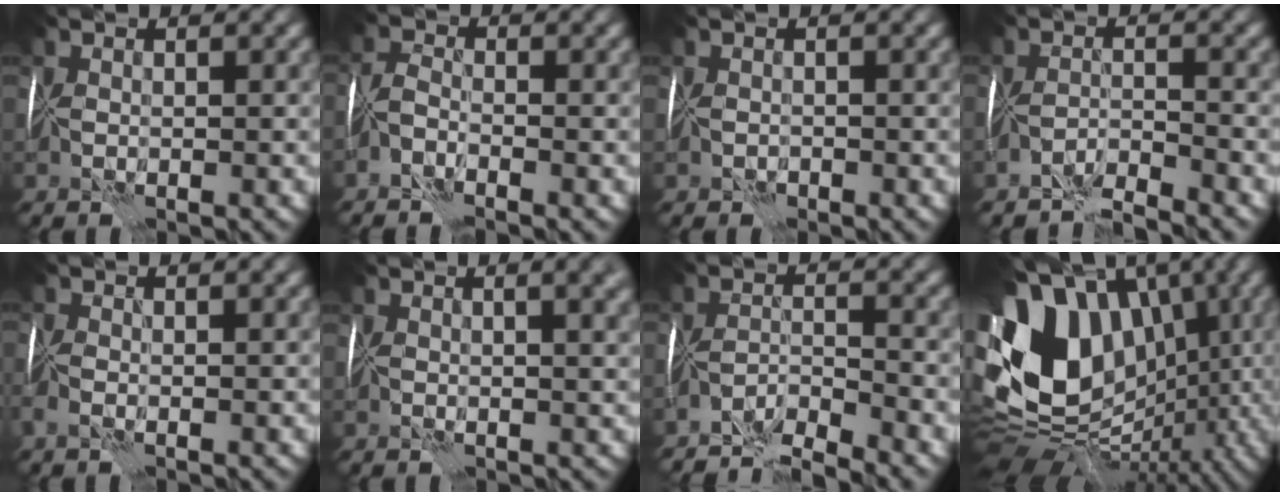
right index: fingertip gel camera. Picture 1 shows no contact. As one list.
[{"total": 2.1, "force": [-1.9, -0.9, -0.2], "torque": [0.010, 0.003, -0.045]}, {"total": 1.2, "force": [-1.0, 0.7, 0.1], "torque": [-0.003, -0.006, -0.018]}, {"total": 3.8, "force": [-3.5, -1.5, -0.4], "torque": [0.018, -0.005, -0.067]}, {"total": 1.7, "force": [-0.9, 0.7, 1.2], "torque": [-0.032, -0.004, -0.022]}, {"total": 4.2, "force": [1.8, 1.2, 3.6], "torque": [-0.034, 0.005, 0.030]}, {"total": 4.3, "force": [-3.9, -1.8, -0.3], "torque": [0.015, -0.005, -0.076]}, {"total": 15.6, "force": [0.4, 11.6, 10.5], "torque": [-0.188, 0.010, 0.016]}]